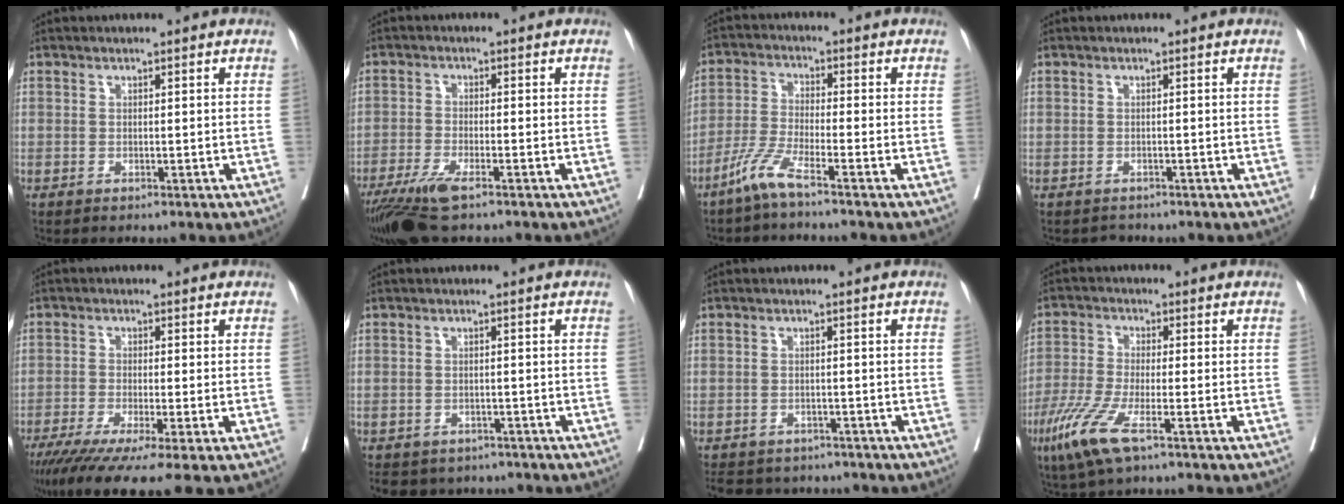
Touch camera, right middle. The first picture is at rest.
{"total": 7.3, "force": [-4.9, 1.2, 5.3], "torque": [-0.099, -0.018, -0.087]}
{"total": 5.2, "force": [-3.9, -0.4, 3.4], "torque": [-0.078, -0.013, -0.089]}
{"total": 1.3, "force": [-1.1, 0.5, -0.4], "torque": [-0.008, -0.005, -0.020]}
{"total": 11.5, "force": [-8.0, 0.4, 8.2], "torque": [-0.126, -0.032, -0.129]}
{"total": 7.6, "force": [-6.3, 3.9, 1.2], "torque": [-0.023, -0.001, -0.077]}
{"total": 8.6, "force": [-7.7, 3.5, 1.7], "torque": [-0.037, 0.001, -0.095]}
{"total": 8.0, "force": [-4.4, 1.1, 6.7], "torque": [-0.148, -0.021, -0.086]}